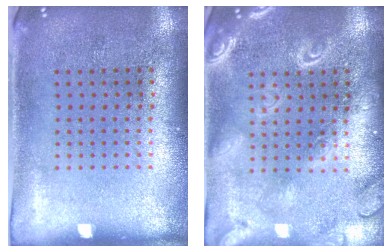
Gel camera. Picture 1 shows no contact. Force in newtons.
{"total": 2.5, "press": 2.5, "slide": 0.2}